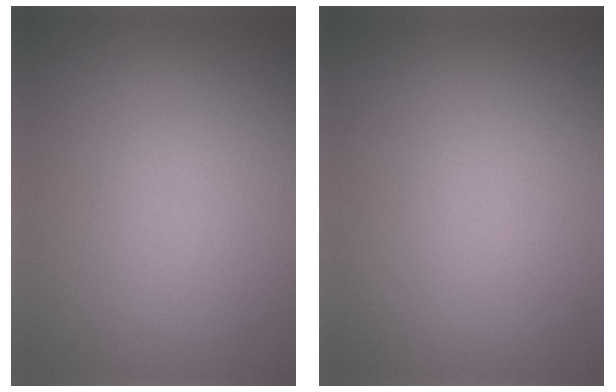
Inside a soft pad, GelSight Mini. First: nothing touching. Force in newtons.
{"total": 0.0}